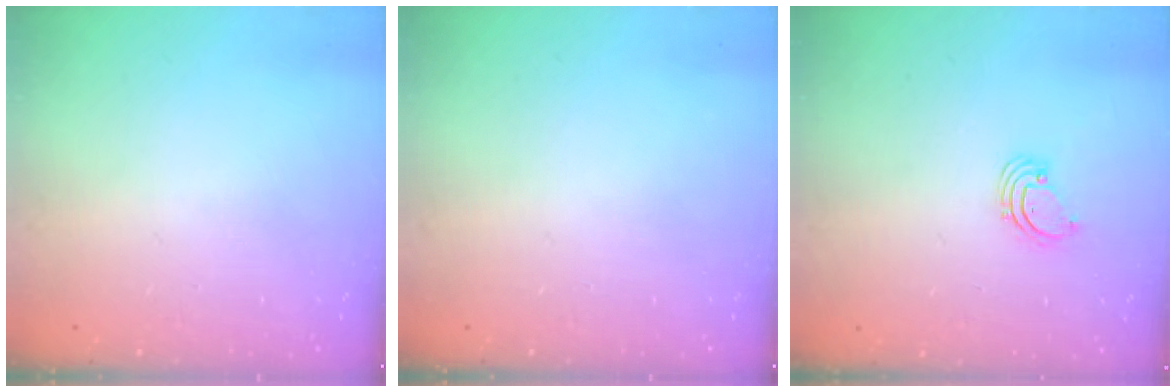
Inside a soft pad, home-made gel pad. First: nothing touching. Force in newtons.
{"total": 0.0}
{"total": 1.6, "press": 1.6, "slide": 0.1}